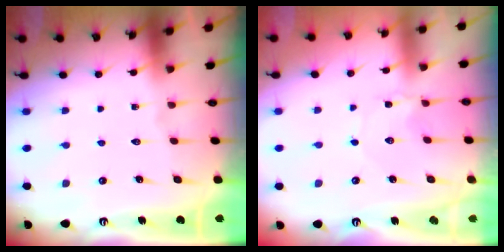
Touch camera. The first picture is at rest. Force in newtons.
{"total": 0.0}